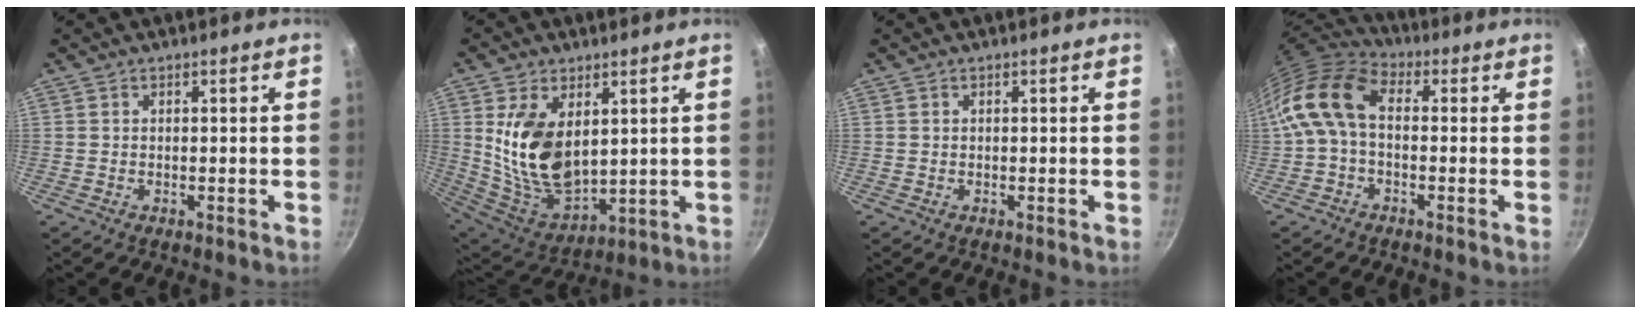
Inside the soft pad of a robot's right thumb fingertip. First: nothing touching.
{"total": 15.6, "force": [3.6, 9.3, 12.0], "torque": [-0.204, -0.040, 0.087]}
{"total": 0.0}
{"total": 12.0, "force": [0.1, 7.5, 9.4], "torque": [-0.180, 0.032, -0.018]}